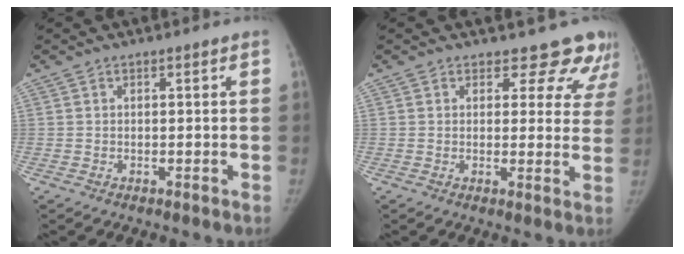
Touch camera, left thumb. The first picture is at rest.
{"total": 10.5, "force": [9.2, 4.9, 1.3], "torque": [0.043, -0.050, 0.075]}